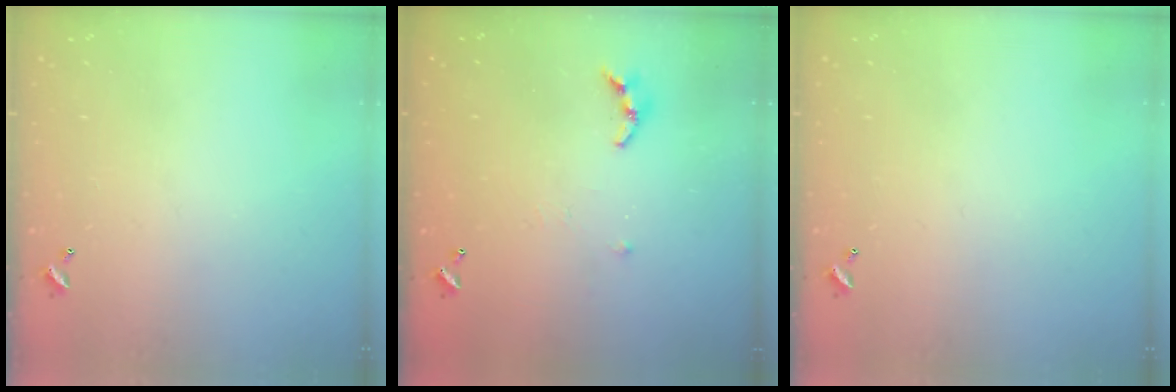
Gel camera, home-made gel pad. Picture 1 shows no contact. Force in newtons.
{"total": 5.8, "press": 5.8, "slide": 0.1}
{"total": 0.0}